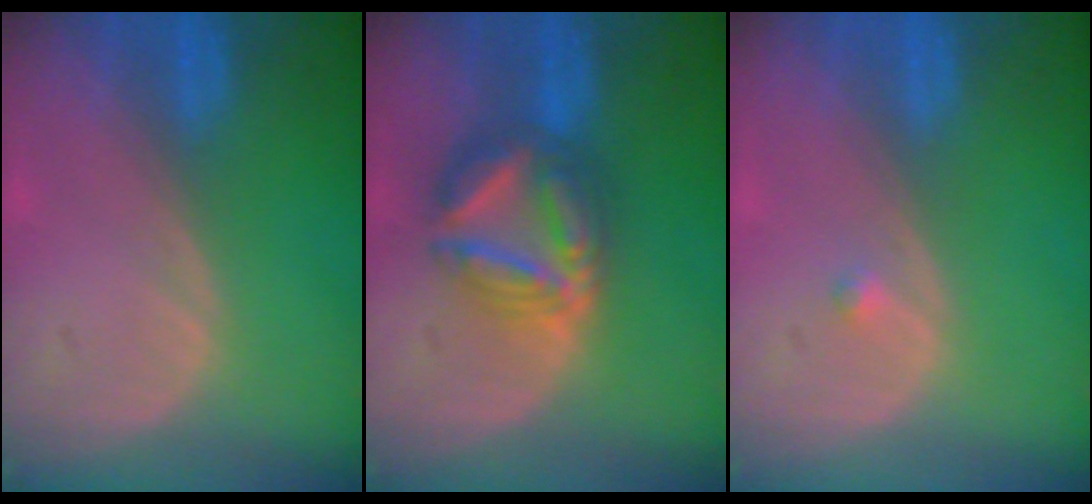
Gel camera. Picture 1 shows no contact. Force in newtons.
{"total": 7.6, "press": 7.6, "slide": 0.8}
{"total": 0.7, "press": 0.7, "slide": 0.1}